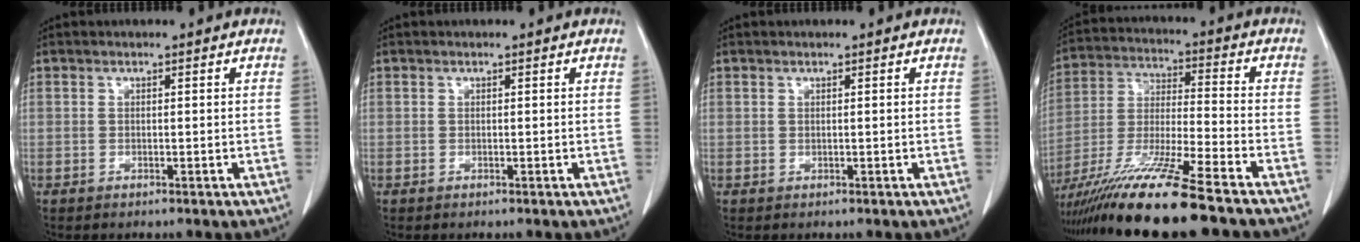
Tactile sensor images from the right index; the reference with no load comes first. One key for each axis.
{"total": 0.0}
{"total": 0.0}
{"total": 17.3, "fx": -13.2, "fy": -0.7, "fz": 11.1, "tx": -0.235, "ty": -0.043, "tz": -0.240}